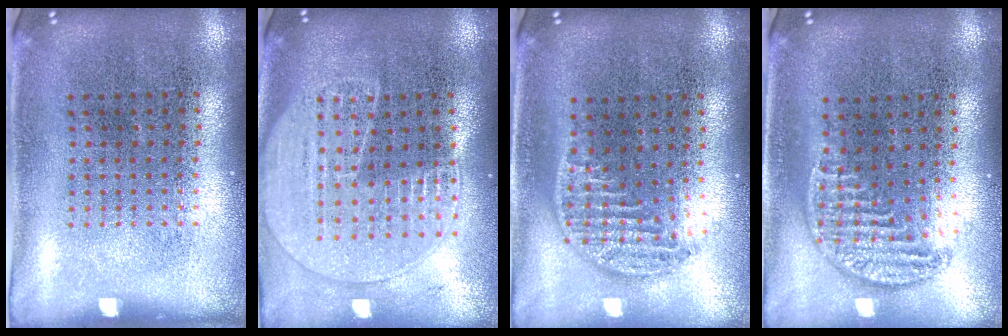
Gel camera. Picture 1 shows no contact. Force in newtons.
{"total": 1.8, "press": 1.7, "slide": 0.7}
{"total": 1.3, "press": 1.1, "slide": 0.7}
{"total": 1.2, "press": 1.1, "slide": 0.5}